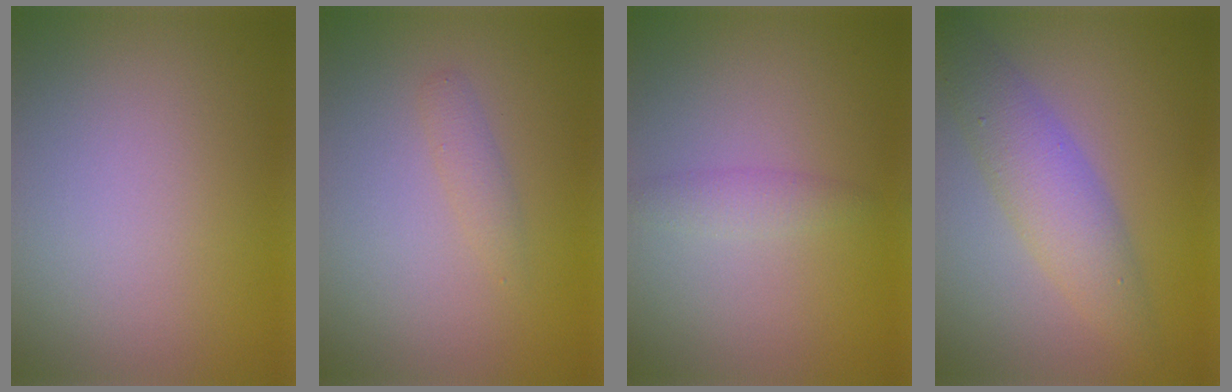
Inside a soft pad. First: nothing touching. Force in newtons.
{"total": 1.1, "press": 1.1, "slide": 0.1}
{"total": 1.5, "press": 1.5, "slide": 0.0}
{"total": 4.4, "press": 4.4, "slide": 0.2}